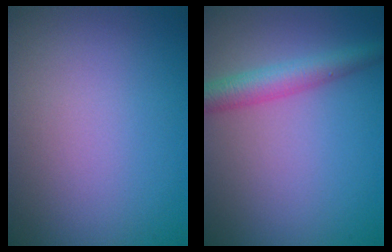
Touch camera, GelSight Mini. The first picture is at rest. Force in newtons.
{"total": 3.6, "press": 3.6, "slide": 0.1}